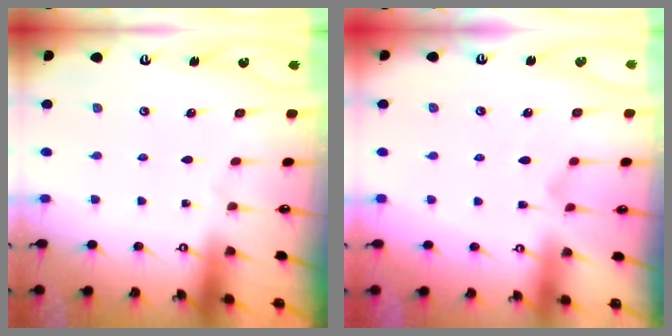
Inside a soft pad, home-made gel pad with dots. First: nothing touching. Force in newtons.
{"total": 1.9, "press": 1.5, "slide": 1.2}